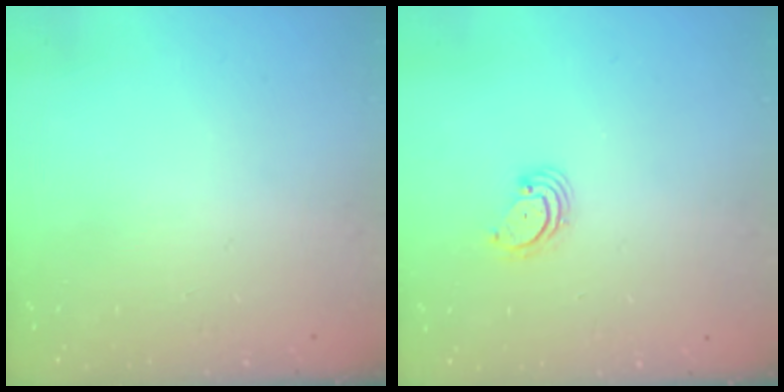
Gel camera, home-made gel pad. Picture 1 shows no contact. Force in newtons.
{"total": 3.1, "press": 3.1, "slide": 0.3}